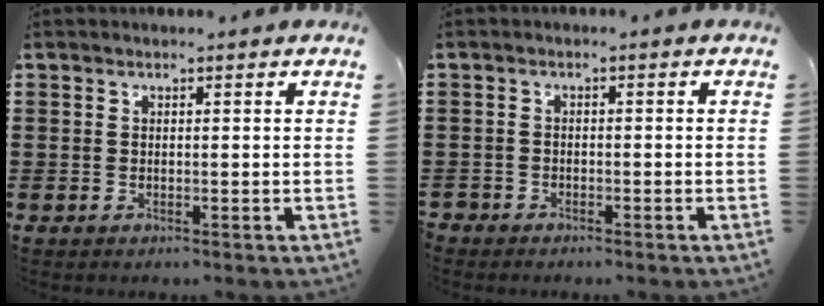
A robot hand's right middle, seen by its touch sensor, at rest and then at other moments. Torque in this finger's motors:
{"motor_torque": [0.50, 0.14, -0.09, 0.04]}